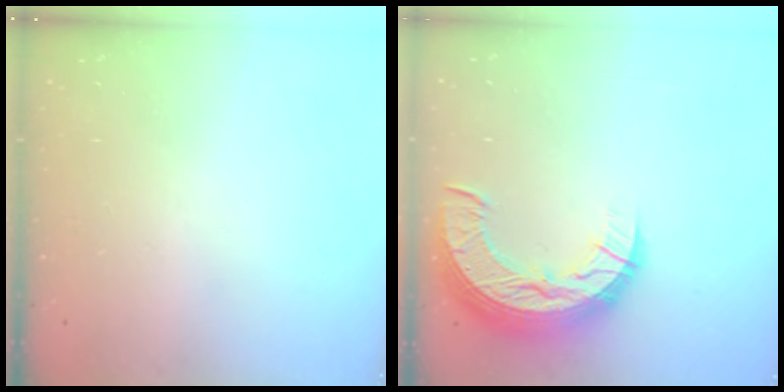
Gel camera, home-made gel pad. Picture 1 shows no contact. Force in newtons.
{"total": 15.0, "press": 15.0, "slide": 1.0}